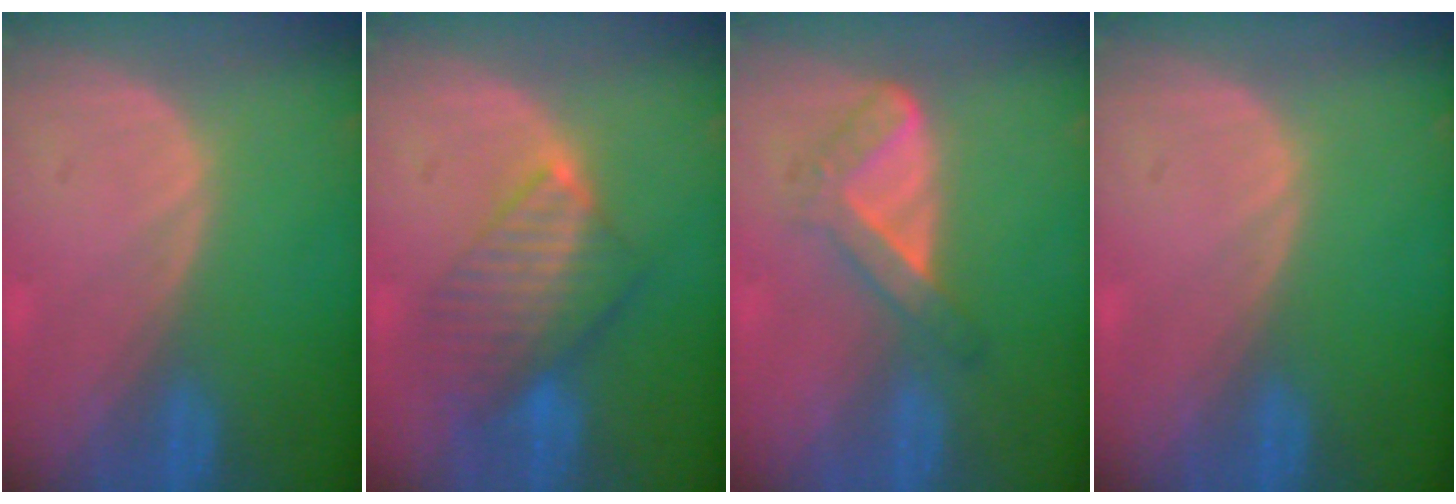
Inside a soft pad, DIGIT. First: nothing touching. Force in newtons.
{"total": 7.8, "press": 7.1, "slide": 3.3}
{"total": 5.5, "press": 4.7, "slide": 2.9}
{"total": 0.0}